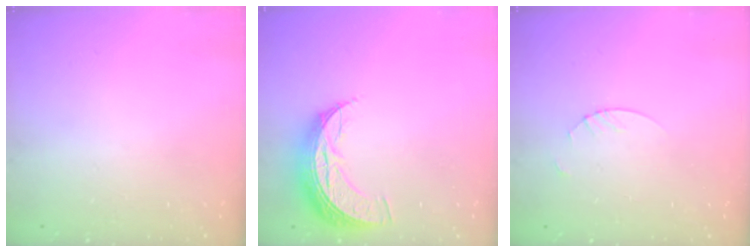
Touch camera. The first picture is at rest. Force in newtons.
{"total": 10.1, "press": 10.1, "slide": 0.7}
{"total": 1.9, "press": 1.9, "slide": 0.2}